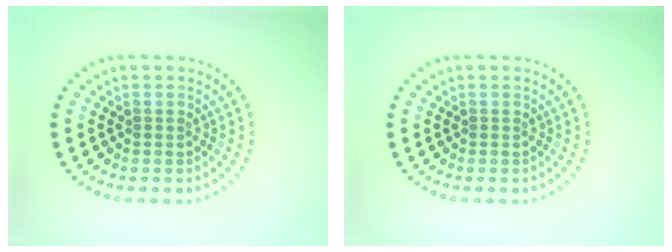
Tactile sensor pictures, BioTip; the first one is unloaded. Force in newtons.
{"total": 0.0}